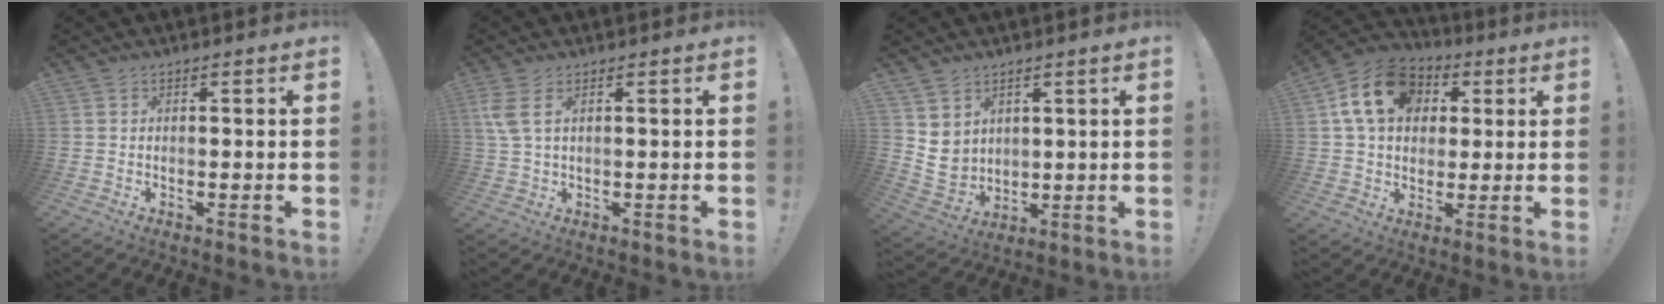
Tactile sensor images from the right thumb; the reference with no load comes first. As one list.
[{"total": 4.4, "force": [1.8, 1.5, 3.8], "torque": [-0.085, -0.003, 0.033]}, {"total": 7.3, "force": [3.6, 6.0, 1.9], "torque": [-0.039, -0.032, 0.079]}, {"total": 16.8, "force": [5.1, 12.8, 9.6], "torque": [-0.139, -0.001, 0.101]}]